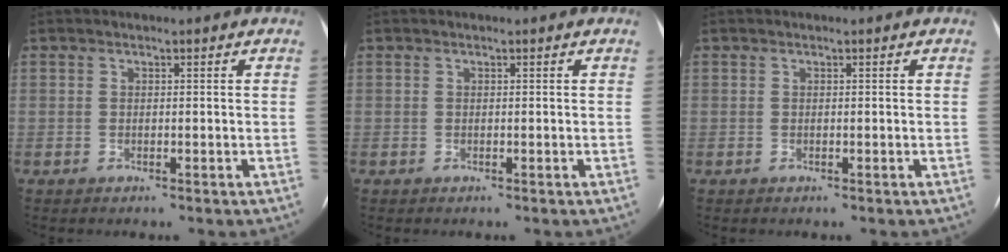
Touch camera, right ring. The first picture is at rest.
{"total": 0.0}
{"total": 0.0}